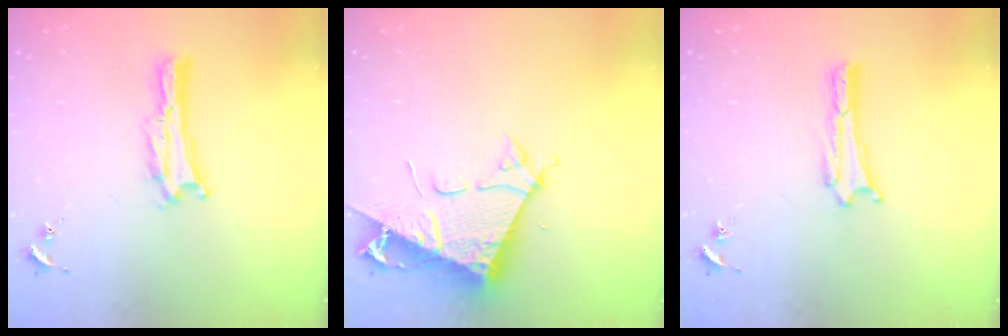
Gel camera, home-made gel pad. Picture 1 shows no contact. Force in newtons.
{"total": 7.6, "press": 7.5, "slide": 0.9}
{"total": 0.0}